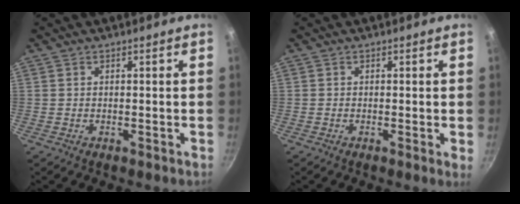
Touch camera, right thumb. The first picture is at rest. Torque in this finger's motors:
{"motor_torque": [-0.50, -0.19, -0.16, 0.01, 0.02]}